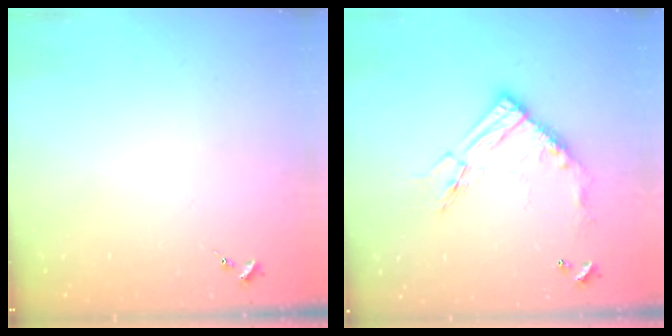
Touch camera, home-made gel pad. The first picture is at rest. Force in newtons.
{"total": 15.2, "press": 15.1, "slide": 1.7}